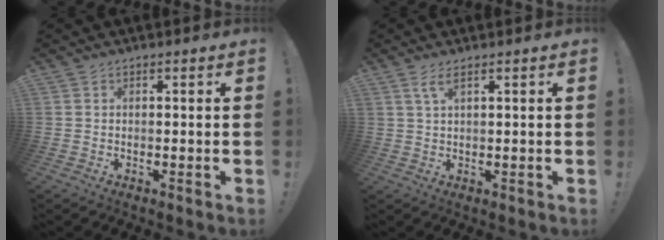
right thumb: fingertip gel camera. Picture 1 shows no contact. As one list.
[{"total": 3.1, "force": [1.5, 0.5, 2.6], "torque": [-0.052, 0.000, 0.027]}]